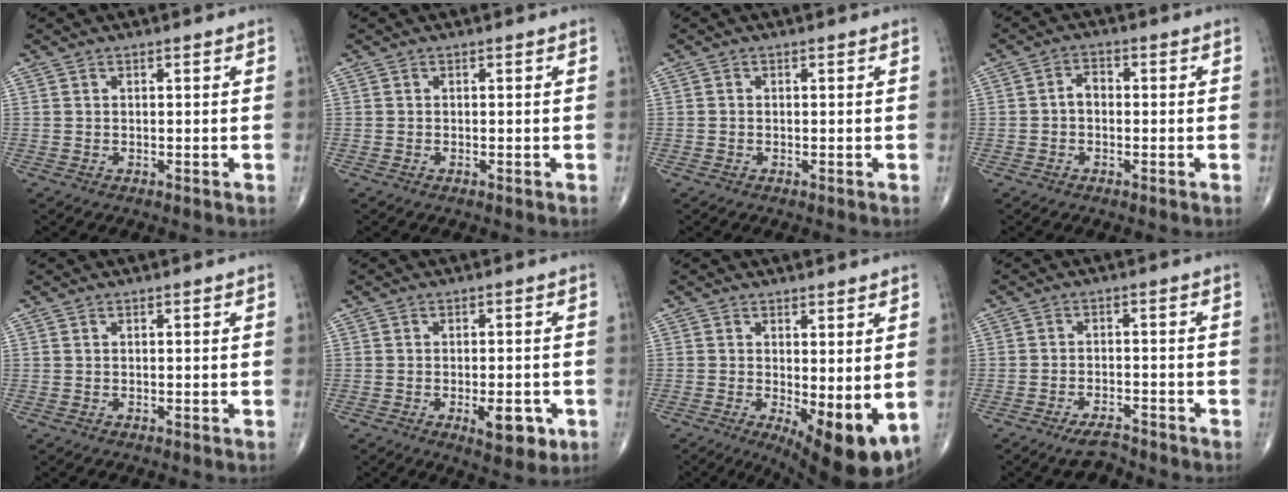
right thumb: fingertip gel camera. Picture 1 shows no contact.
{"total": 0.0}
{"total": 0.0}
{"total": 2.7, "force": [-0.5, 1.9, 1.8], "torque": [-0.022, 0.015, -0.017]}
{"total": 0.0}
{"total": 7.5, "force": [-3.3, 2.9, 6.1], "torque": [-0.070, 0.009, -0.042]}
{"total": 10.7, "force": [-1.8, 3.8, 9.8], "torque": [-0.135, -0.027, -0.014]}
{"total": 4.2, "force": [-3.6, 1.3, 1.8], "torque": [-0.034, 0.012, -0.063]}